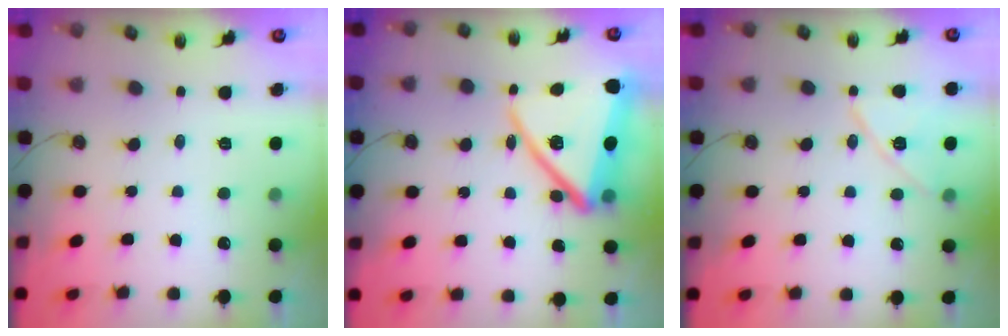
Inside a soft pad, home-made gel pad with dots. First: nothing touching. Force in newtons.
{"total": 20.1, "press": 20.0, "slide": 1.6}
{"total": 11.8, "press": 11.8, "slide": 0.9}